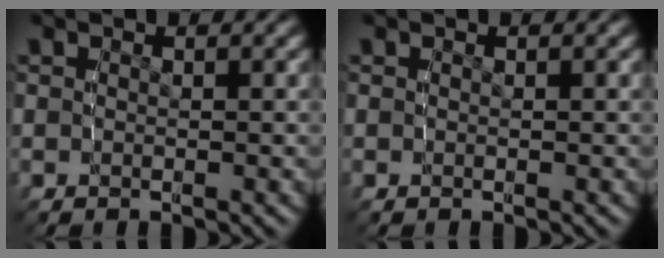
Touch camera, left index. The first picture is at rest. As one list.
[{"total": 0.0}]